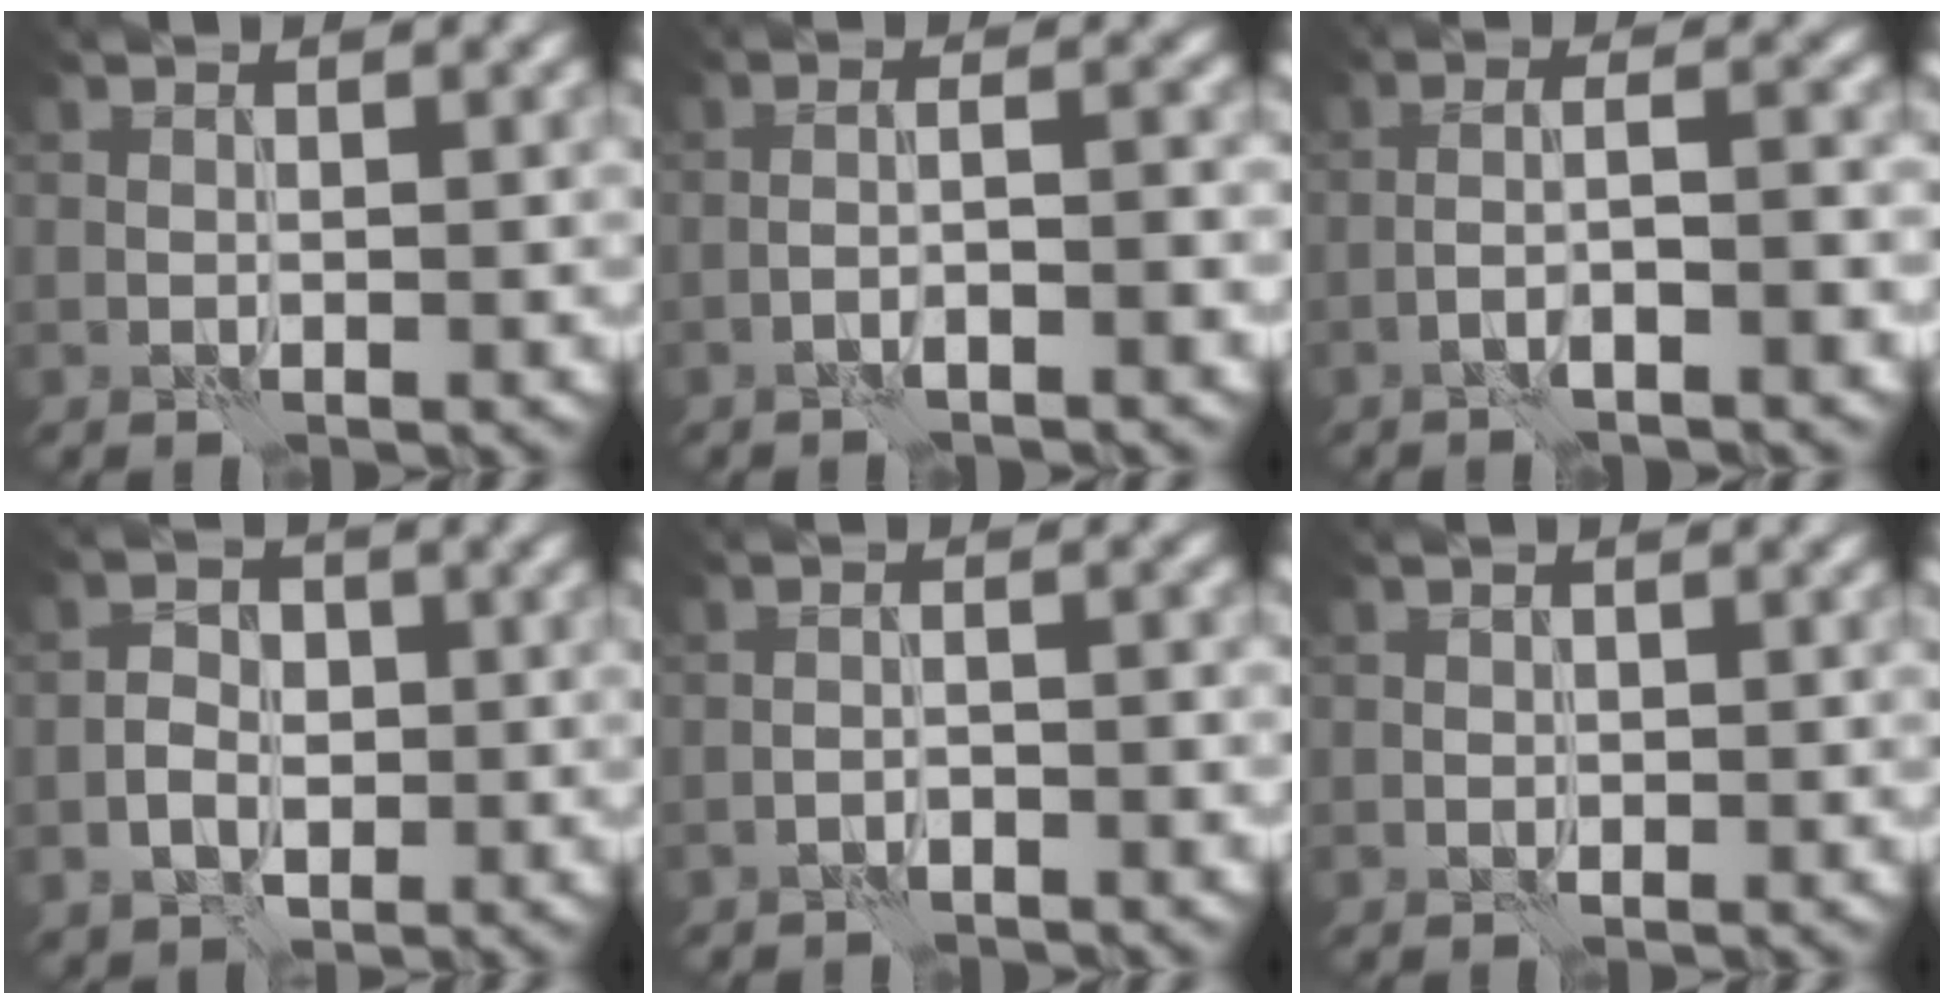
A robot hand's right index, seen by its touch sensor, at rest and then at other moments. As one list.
[{"total": 3.2, "force": [-1.8, 0.4, 2.6], "torque": [-0.042, 0.014, -0.039]}, {"total": 4.2, "force": [-2.1, 0.7, 3.6], "torque": [-0.056, 0.015, -0.045]}, {"total": 3.4, "force": [-0.9, 2.6, 1.9], "torque": [-0.027, 0.002, -0.017]}, {"total": 1.7, "force": [-1.5, 0.4, 0.7], "torque": [-0.007, 0.010, -0.029]}, {"total": 0.6, "force": [-0.1, 0.6, 0.2], "torque": [0.000, -0.002, -0.004]}]